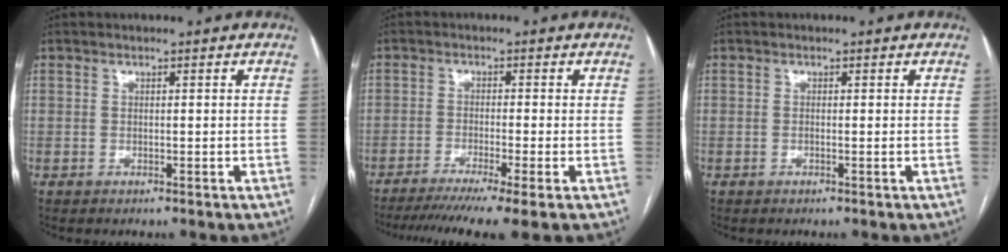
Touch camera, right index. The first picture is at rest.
{"total": 9.9, "force": [-7.4, -0.8, 6.5], "torque": [-0.096, -0.020, -0.113]}
{"total": 0.0}